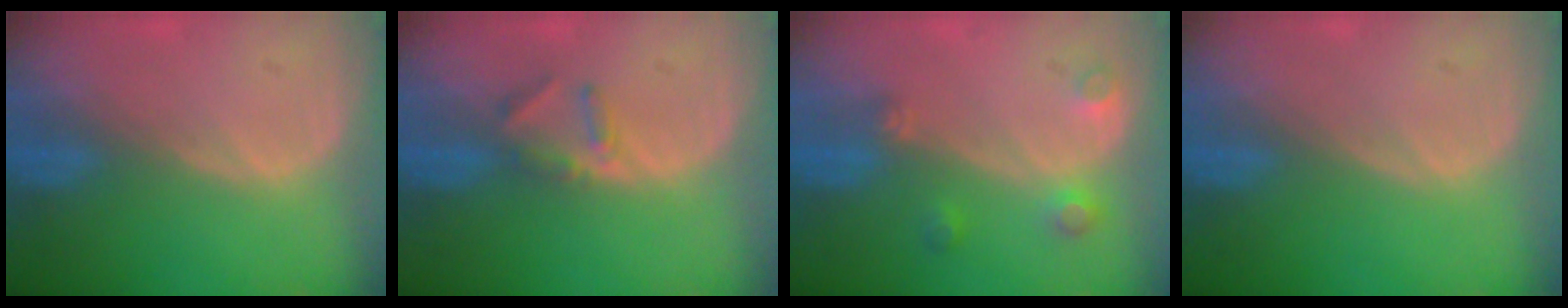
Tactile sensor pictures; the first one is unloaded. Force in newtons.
{"total": 2.9, "press": 2.6, "slide": 1.1}
{"total": 3.4, "press": 3.1, "slide": 1.4}
{"total": 0.0}